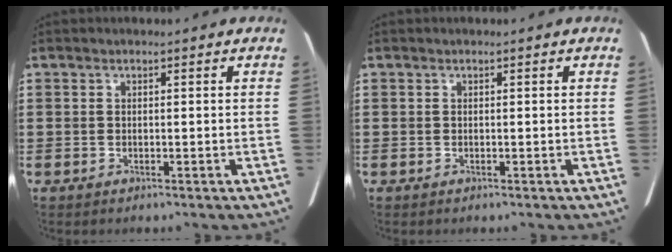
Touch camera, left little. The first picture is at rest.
{"total": 0.0}